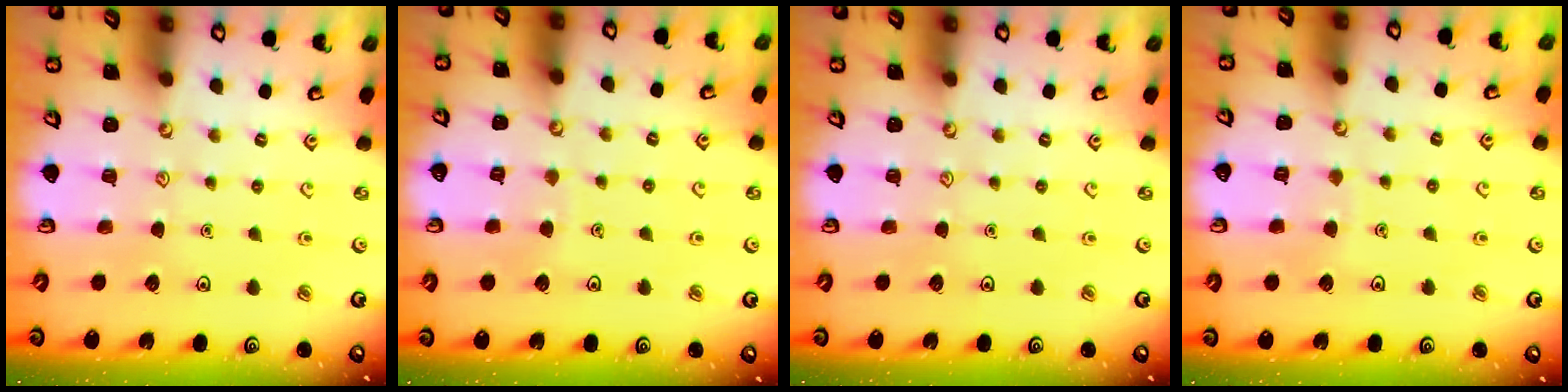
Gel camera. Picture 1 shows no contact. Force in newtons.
{"total": 3.3, "press": 3.3, "slide": 0.3}
{"total": 0.0}
{"total": 3.3, "press": 3.3, "slide": 0.3}